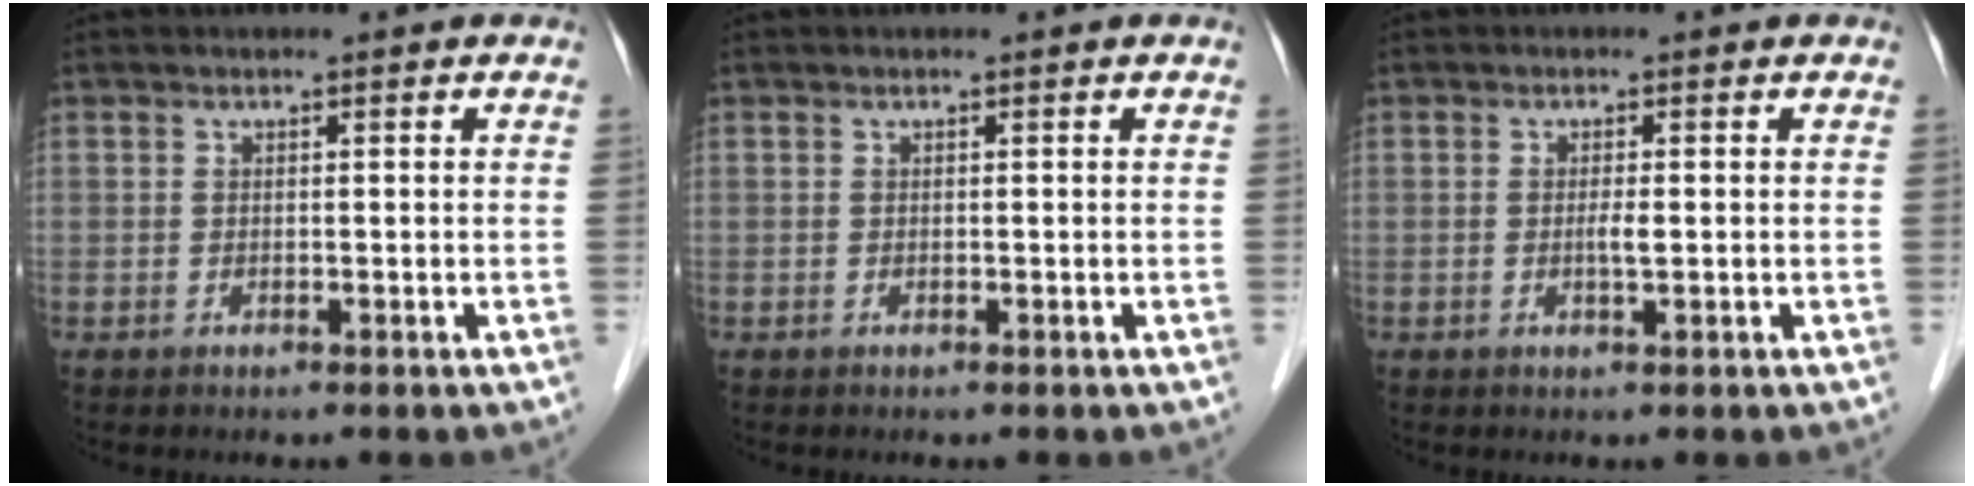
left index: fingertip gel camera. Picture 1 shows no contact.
{"total": 0.0}
{"total": 1.4, "force": [-0.1, 0.1, 1.4], "torque": [-0.027, -0.001, -0.002]}